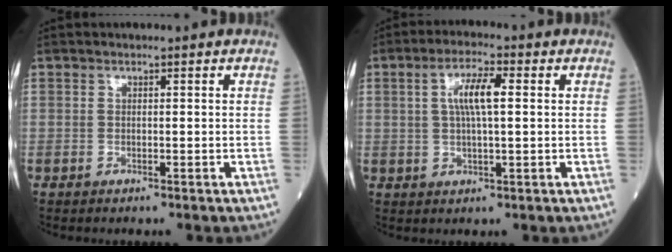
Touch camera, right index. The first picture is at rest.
{"total": 6.1, "force": [1.2, 1.1, 5.8], "torque": [-0.114, 0.011, 0.023]}